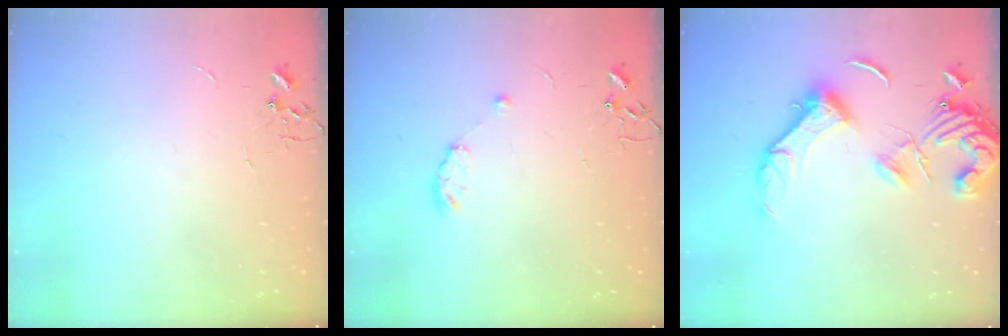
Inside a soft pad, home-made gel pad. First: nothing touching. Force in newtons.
{"total": 6.3, "press": 6.3, "slide": 0.8}
{"total": 15.1, "press": 15.0, "slide": 1.8}